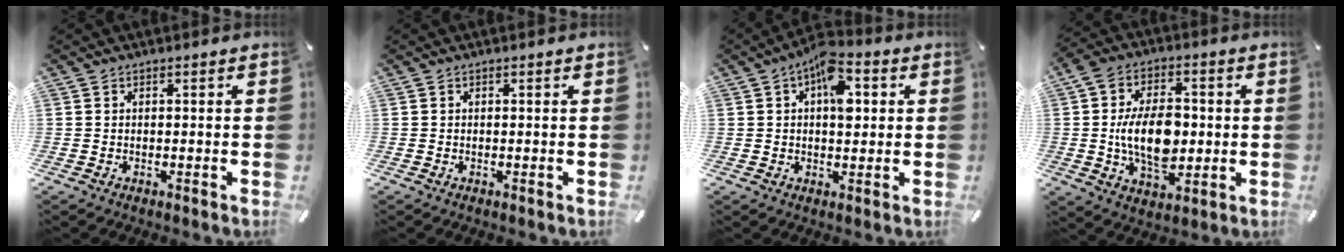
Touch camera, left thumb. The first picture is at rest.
{"total": 0.0}
{"total": 8.7, "force": [2.2, 4.9, 6.9], "torque": [-0.085, -0.006, 0.033]}
{"total": 13.7, "force": [-0.5, 8.8, 10.5], "torque": [-0.199, -0.001, -0.007]}